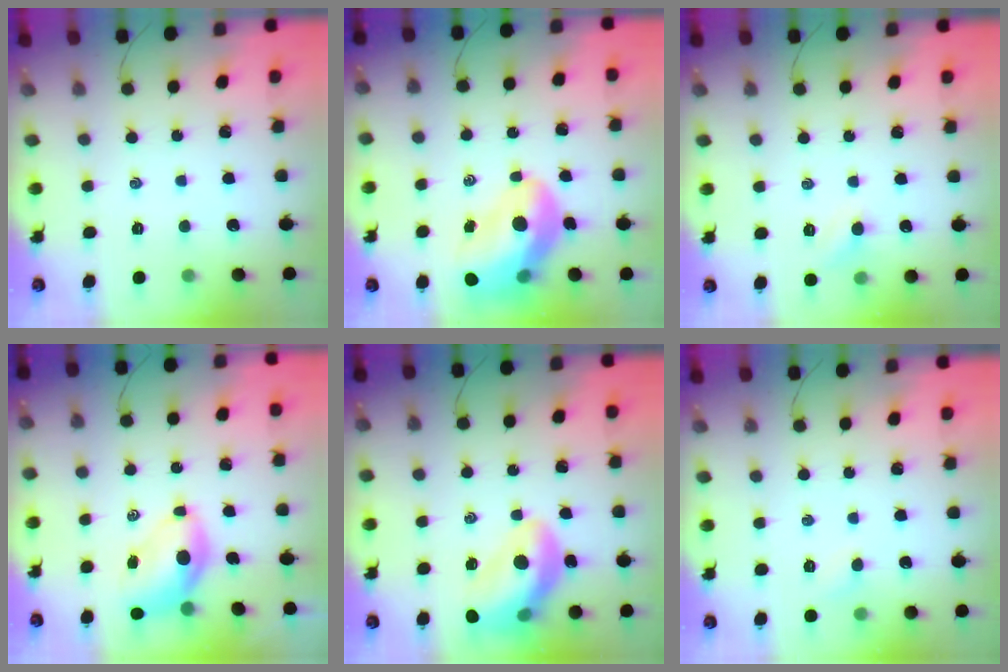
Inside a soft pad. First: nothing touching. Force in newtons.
{"total": 15.4, "press": 14.8, "slide": 4.2}
{"total": 4.9, "press": 4.7, "slide": 1.3}
{"total": 6.8, "press": 6.6, "slide": 1.6}
{"total": 15.7, "press": 15.2, "slide": 3.9}
{"total": 3.9, "press": 3.6, "slide": 1.3}